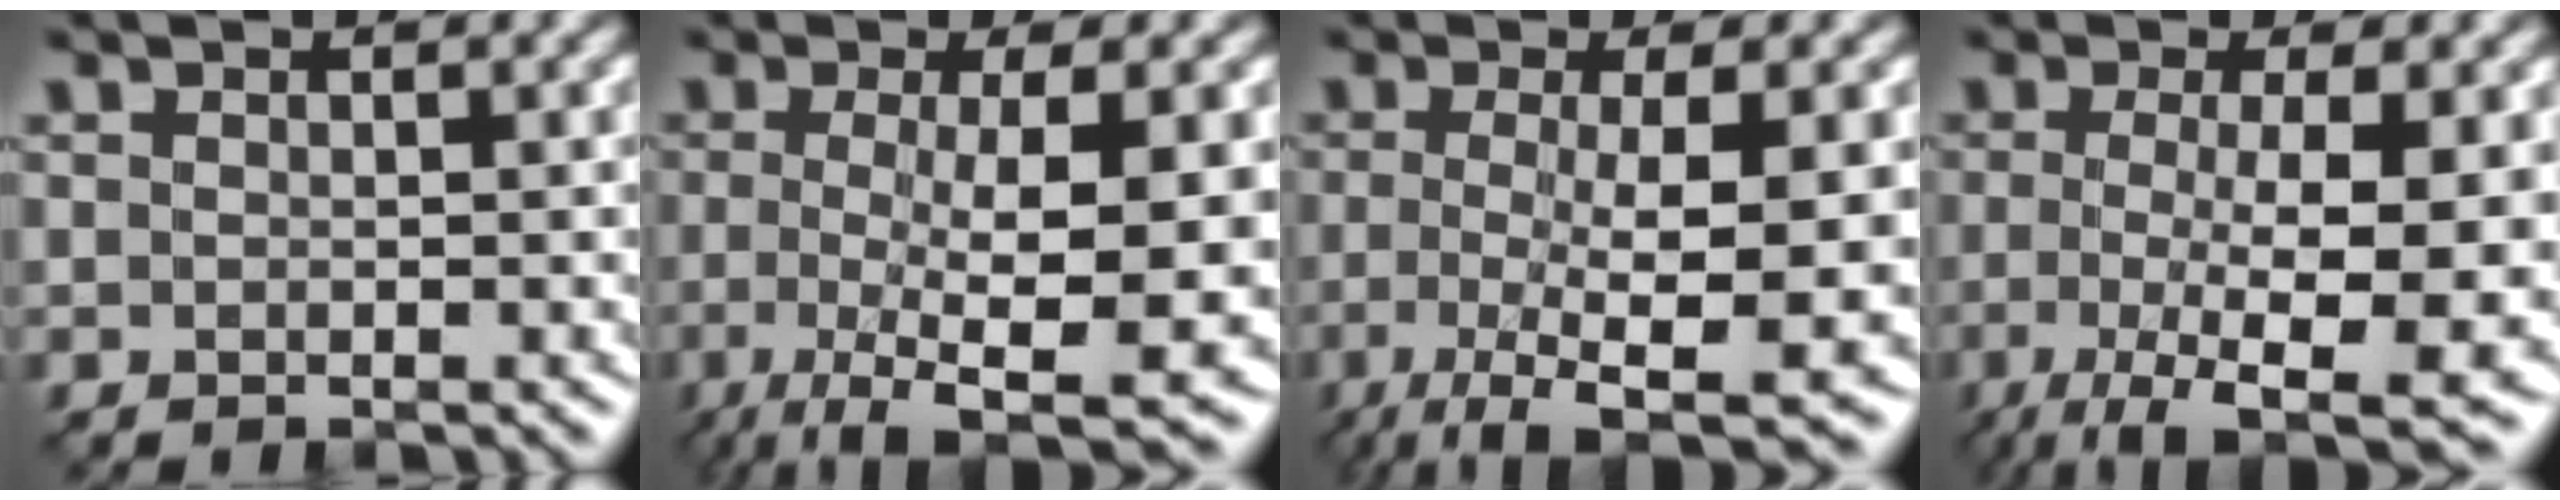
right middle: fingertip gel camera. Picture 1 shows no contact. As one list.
[{"total": 10.5, "force": [-1.9, 2.8, 9.9], "torque": [-0.149, -0.020, -0.027]}, {"total": 10.0, "force": [-2.7, 2.5, 9.3], "torque": [-0.142, -0.020, -0.041]}, {"total": 10.1, "force": [-2.4, 2.6, 9.4], "torque": [-0.146, -0.021, -0.034]}]